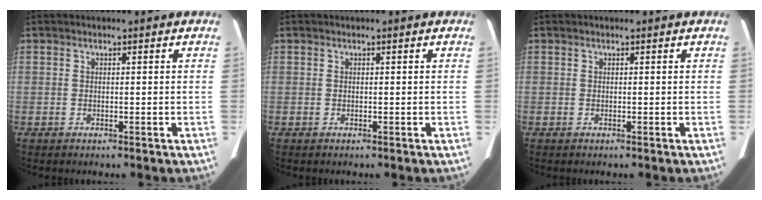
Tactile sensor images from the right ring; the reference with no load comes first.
{"total": 0.0}
{"total": 0.0}